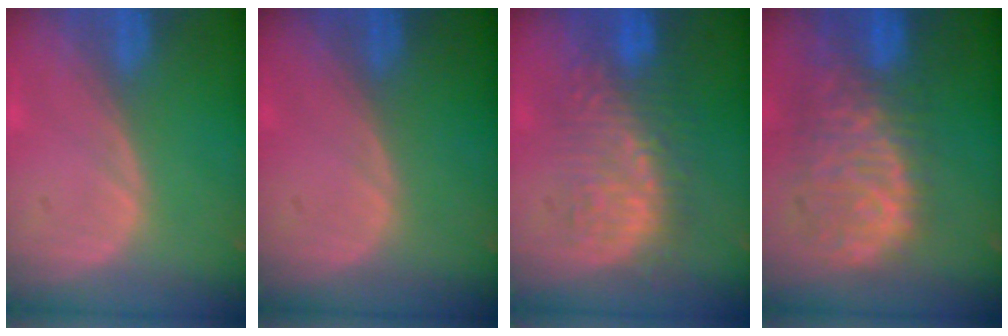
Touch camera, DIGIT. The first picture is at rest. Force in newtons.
{"total": 0.0}
{"total": 8.9, "press": 8.7, "slide": 1.4}
{"total": 11.0, "press": 9.4, "slide": 5.7}